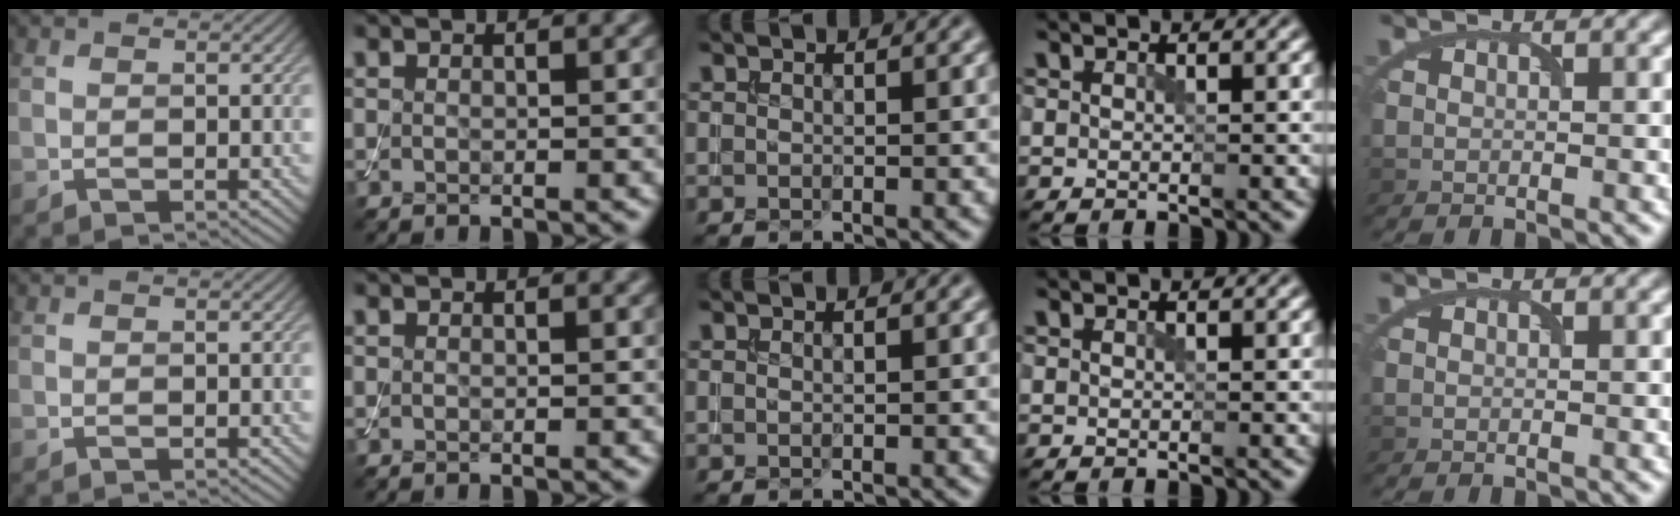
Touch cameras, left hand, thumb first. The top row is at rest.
{}